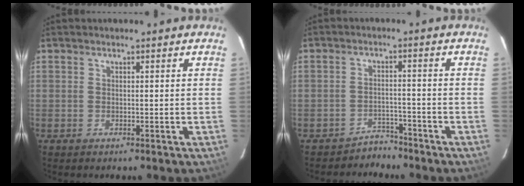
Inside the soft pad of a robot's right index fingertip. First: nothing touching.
{"total": 3.8, "force": [-3.3, 1.7, -0.5], "torque": [0.006, 0.014, -0.055]}